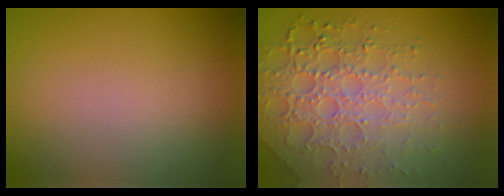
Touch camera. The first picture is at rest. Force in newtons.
{"total": 7.1, "press": 5.1, "slide": 4.9}